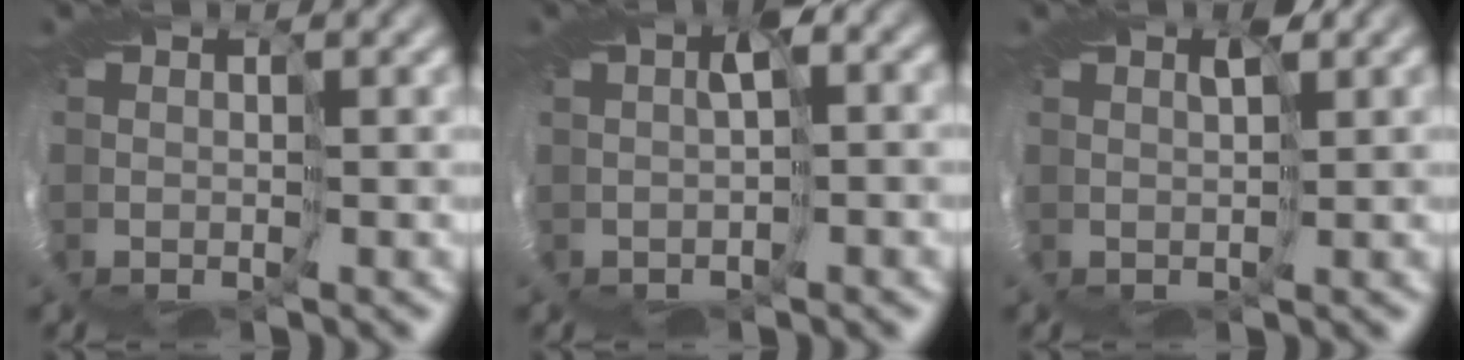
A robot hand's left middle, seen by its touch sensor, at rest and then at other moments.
{"total": 2.6, "force": [0.1, 1.2, 2.3], "torque": [-0.042, 0.001, 0.006]}
{"total": 2.0, "force": [1.0, 0.9, 1.5], "torque": [-0.016, 0.014, 0.008]}